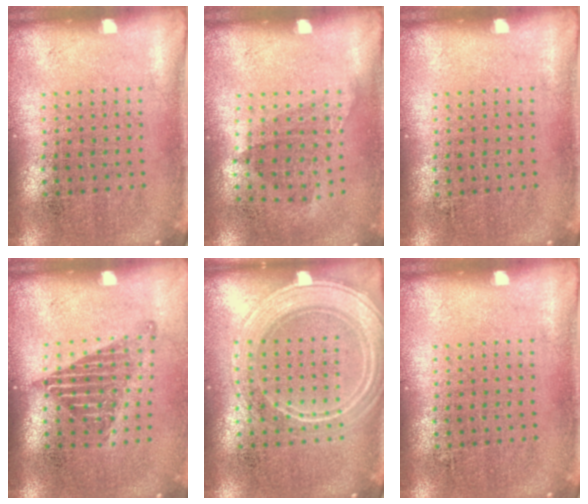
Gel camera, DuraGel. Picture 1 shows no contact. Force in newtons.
{"total": 1.1, "press": 0.8, "slide": 0.7}
{"total": 0.0}
{"total": 1.2, "press": 1.0, "slide": 0.7}
{"total": 2.2, "press": 2.1, "slide": 0.4}
{"total": 0.0}